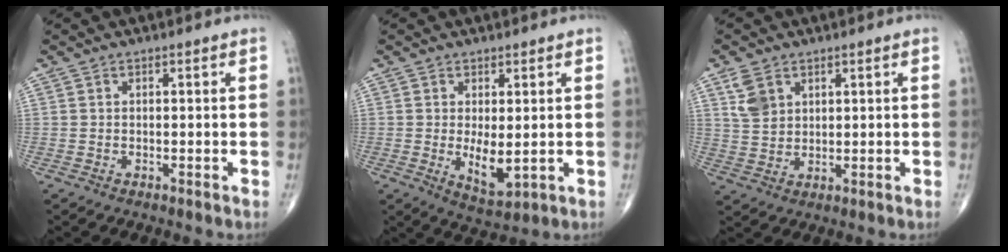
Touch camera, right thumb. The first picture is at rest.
{"total": 5.7, "force": [-0.2, 2.4, 5.1], "torque": [-0.076, -0.017, 0.007]}
{"total": 5.1, "force": [2.7, 3.5, 2.6], "torque": [-0.043, -0.008, 0.061]}